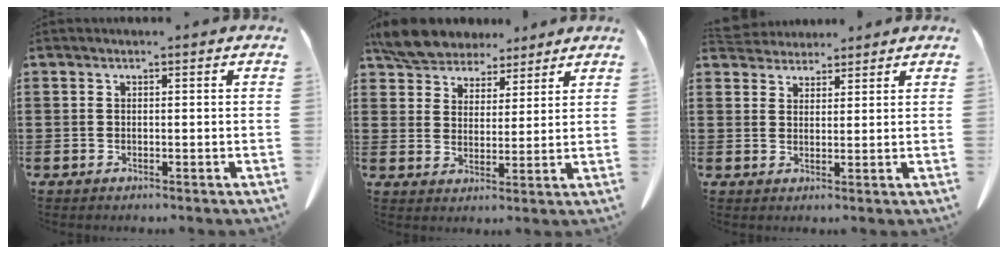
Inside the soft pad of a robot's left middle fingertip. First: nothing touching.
{"total": 6.6, "force": [6.0, 2.4, 1.0], "torque": [-0.052, -0.018, 0.115]}
{"total": 3.4, "force": [3.3, 0.8, 0.0], "torque": [-0.010, -0.008, 0.064]}